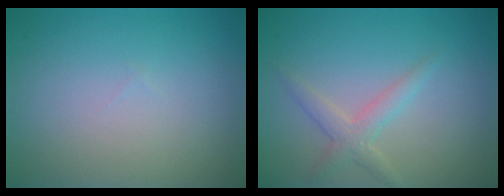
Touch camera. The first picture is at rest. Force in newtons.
{"total": 2.1, "press": 2.1, "slide": 0.1}